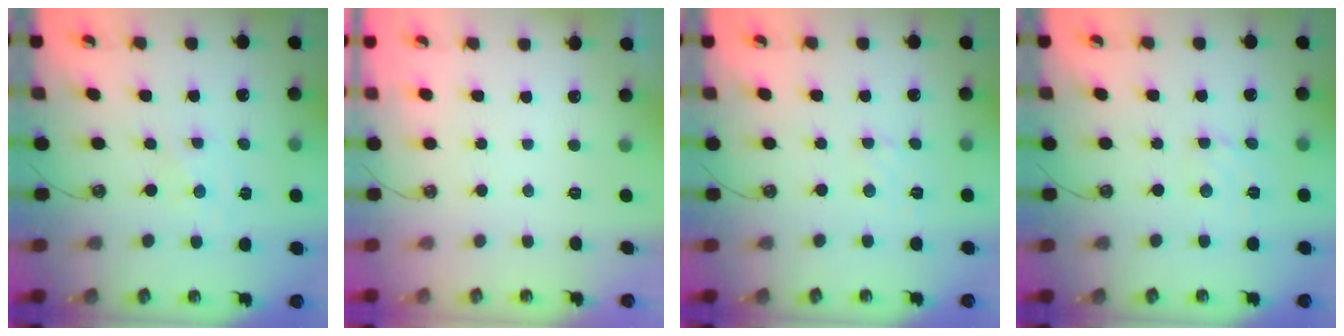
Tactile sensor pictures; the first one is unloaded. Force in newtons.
{"total": 0.0}
{"total": 2.2, "press": 2.2, "slide": 0.6}
{"total": 2.6, "press": 2.6, "slide": 0.4}